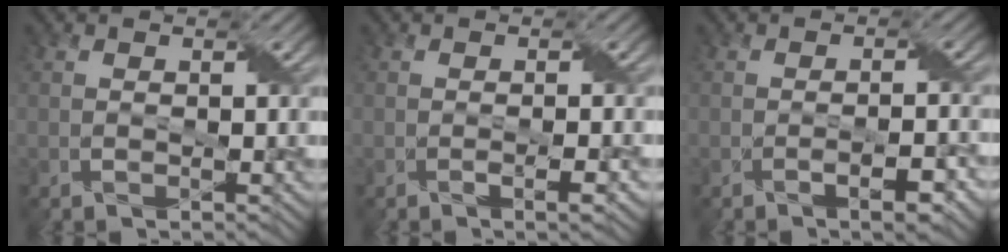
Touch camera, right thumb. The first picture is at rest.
{"total": 1.6, "force": [-0.6, 0.2, 1.5], "torque": [-0.028, 0.001, -0.008]}
{"total": 2.7, "force": [-1.3, 0.6, 2.3], "torque": [-0.040, 0.001, -0.020]}